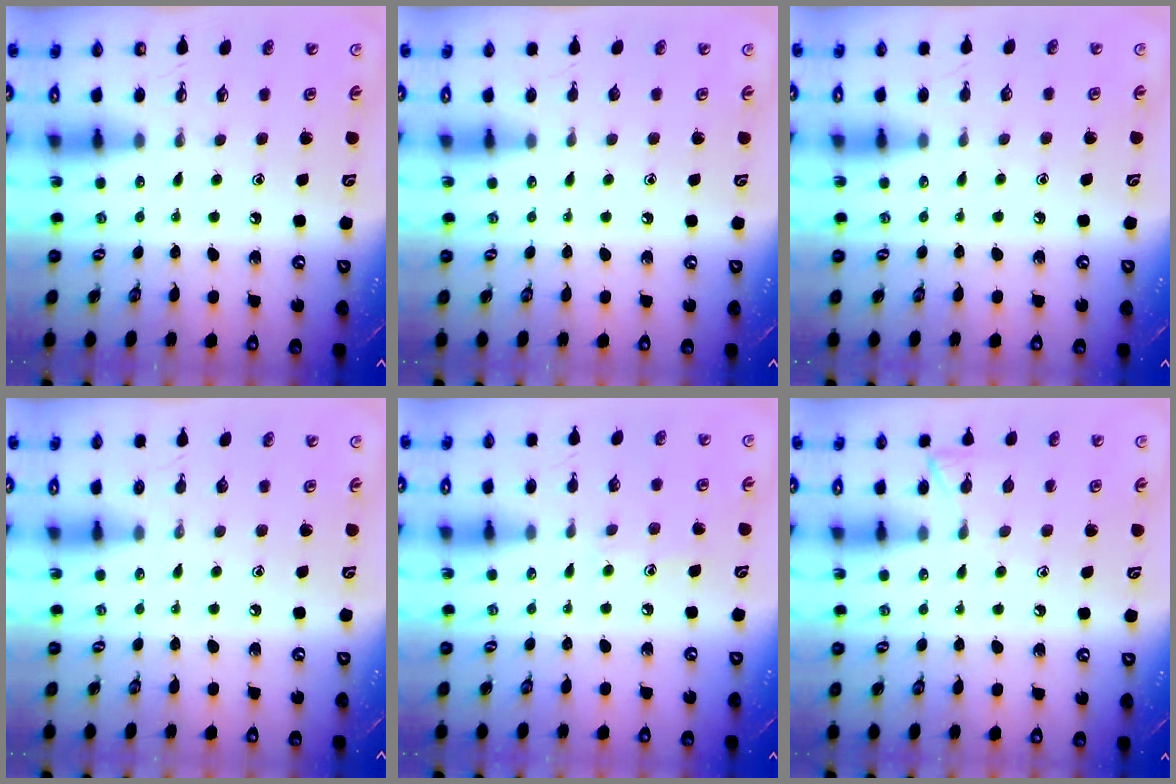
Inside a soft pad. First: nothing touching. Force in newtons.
{"total": 0.0}
{"total": 2.6, "press": 2.5, "slide": 0.3}
{"total": 0.0}
{"total": 5.7, "press": 5.6, "slide": 0.7}
{"total": 6.5, "press": 6.4, "slide": 0.7}